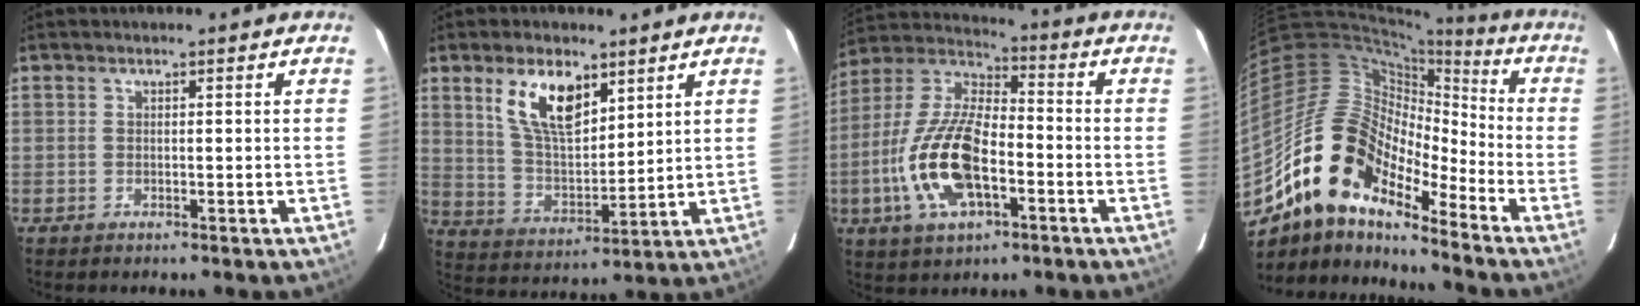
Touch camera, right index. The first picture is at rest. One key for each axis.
{"total": 11.6, "fx": 6.3, "fy": 5.3, "fz": 8.2, "tx": -0.151, "ty": 0.008, "tz": 0.130}
{"total": 17.1, "fx": -5.2, "fy": 7.5, "fz": 14.5, "tx": -0.308, "ty": -0.001, "tz": -0.099}
{"total": 17.2, "fx": -12.2, "fy": 7.1, "fz": 9.8, "tx": -0.167, "ty": -0.001, "tz": -0.246}